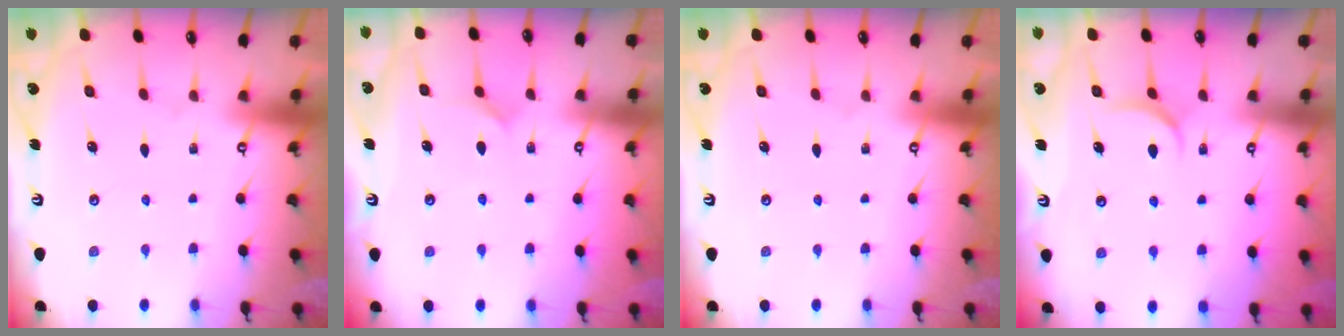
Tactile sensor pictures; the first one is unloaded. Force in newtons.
{"total": 6.1, "press": 6.1, "slide": 0.5}
{"total": 0.0}
{"total": 4.1, "press": 4.1, "slide": 0.7}